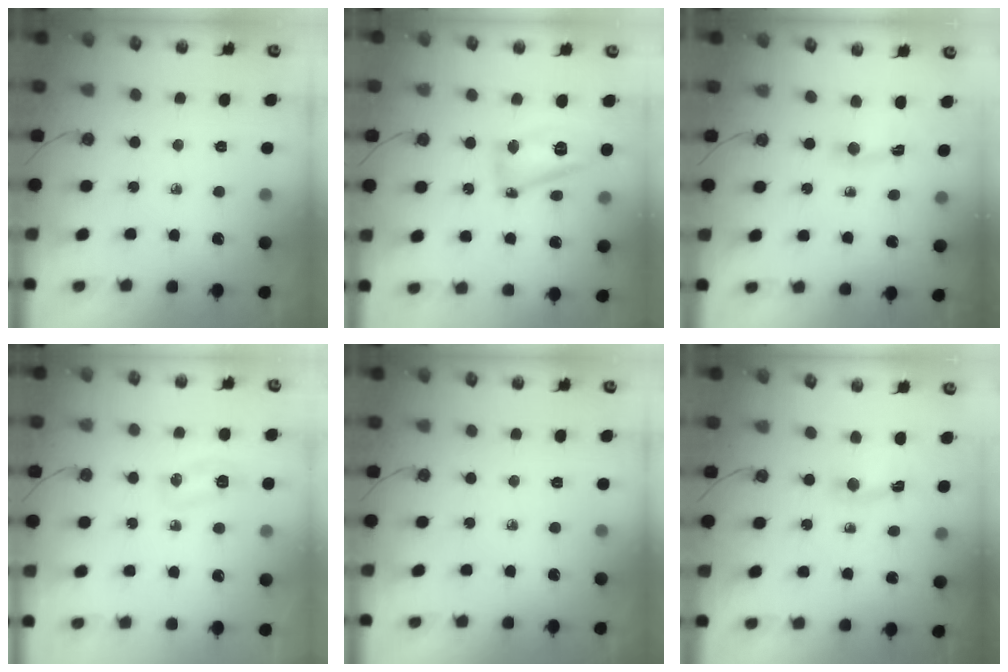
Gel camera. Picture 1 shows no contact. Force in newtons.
{"total": 13.0, "press": 13.0, "slide": 1.2}
{"total": 1.5, "press": 1.5, "slide": 0.2}
{"total": 11.4, "press": 6.3, "slide": 9.5}
{"total": 0.0}
{"total": 2.0, "press": 2.0, "slide": 0.4}